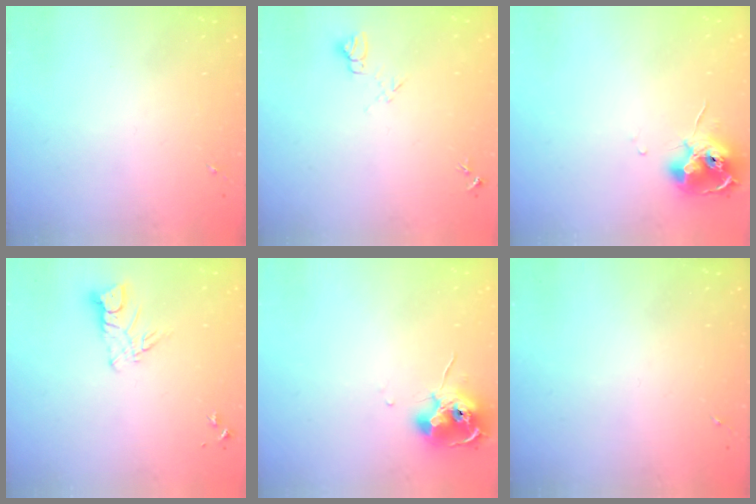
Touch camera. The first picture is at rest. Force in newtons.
{"total": 7.1, "press": 7.1, "slide": 0.7}
{"total": 11.2, "press": 11.1, "slide": 1.1}
{"total": 7.0, "press": 7.0, "slide": 0.7}
{"total": 10.3, "press": 10.3, "slide": 0.9}
{"total": 0.0}